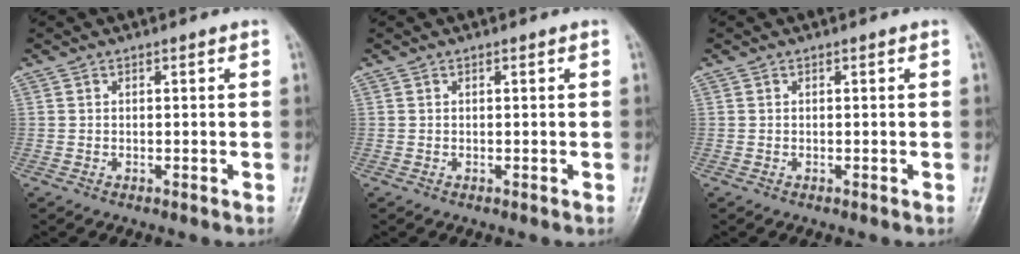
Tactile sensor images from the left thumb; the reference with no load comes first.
{"total": 0.0}
{"total": 0.0}